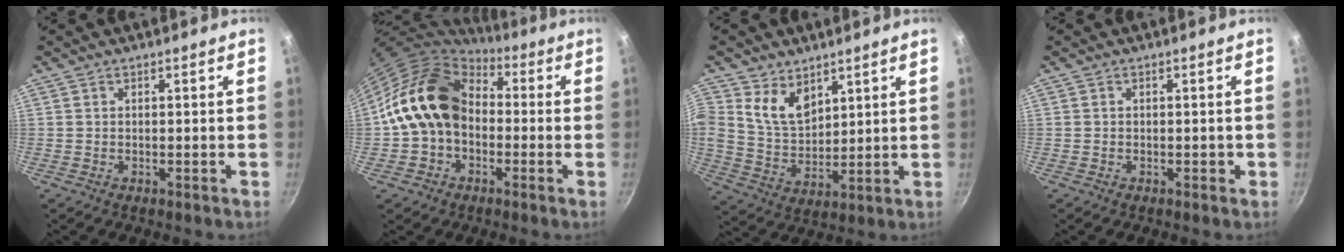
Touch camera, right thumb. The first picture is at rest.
{"total": 15.1, "force": [0.0, 11.6, 9.8], "torque": [-0.139, 0.040, -0.013]}
{"total": 8.5, "force": [4.7, 5.7, 4.2], "torque": [-0.057, -0.037, 0.097]}
{"total": 0.8, "force": [-0.2, 0.6, 0.5], "torque": [-0.003, 0.005, -0.003]}